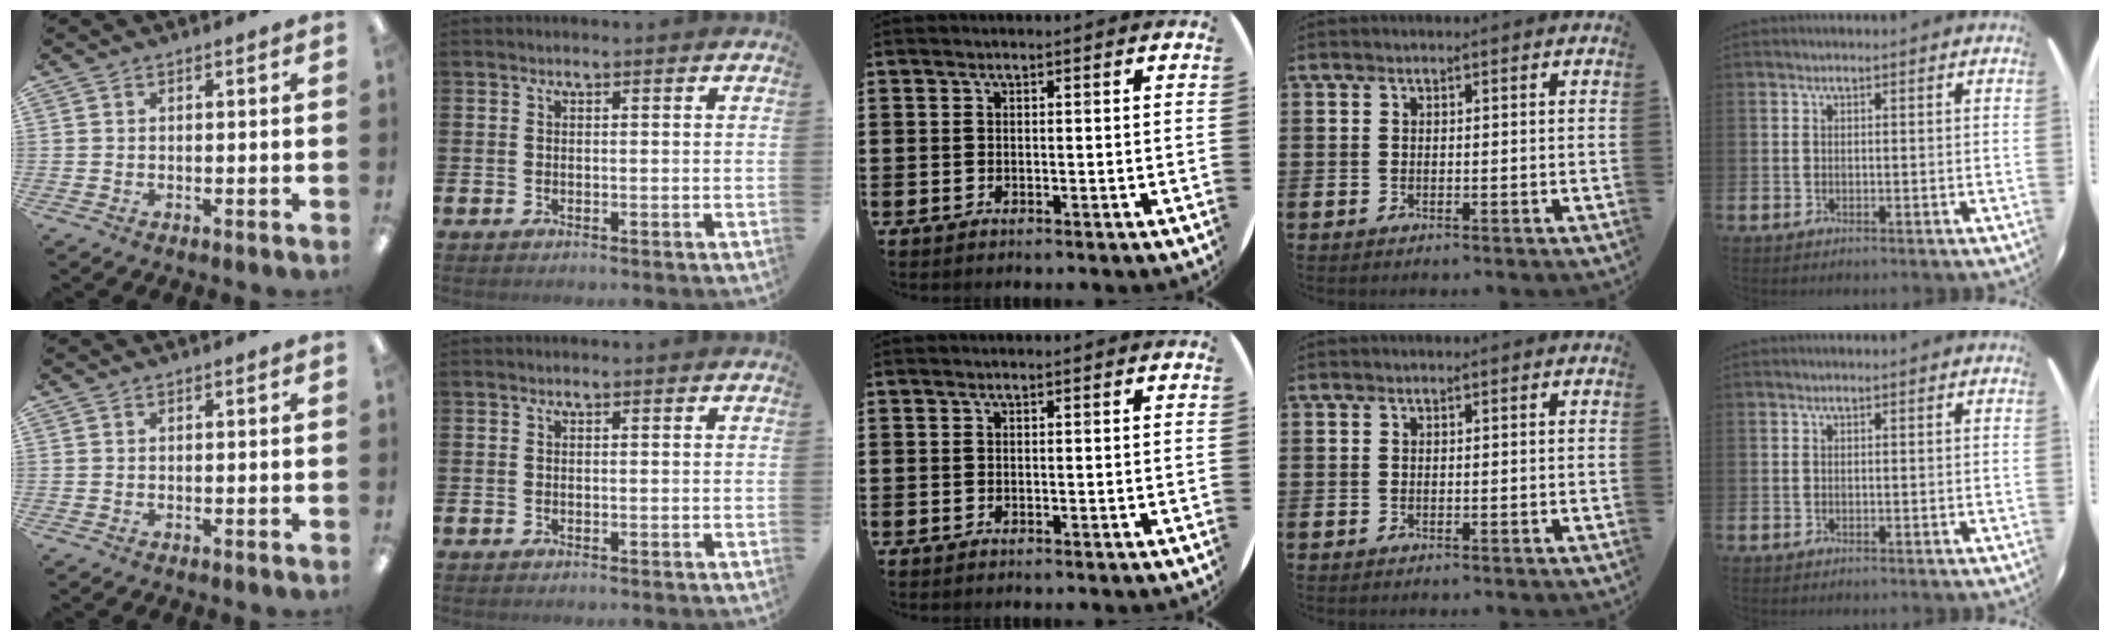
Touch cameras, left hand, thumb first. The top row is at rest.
{}